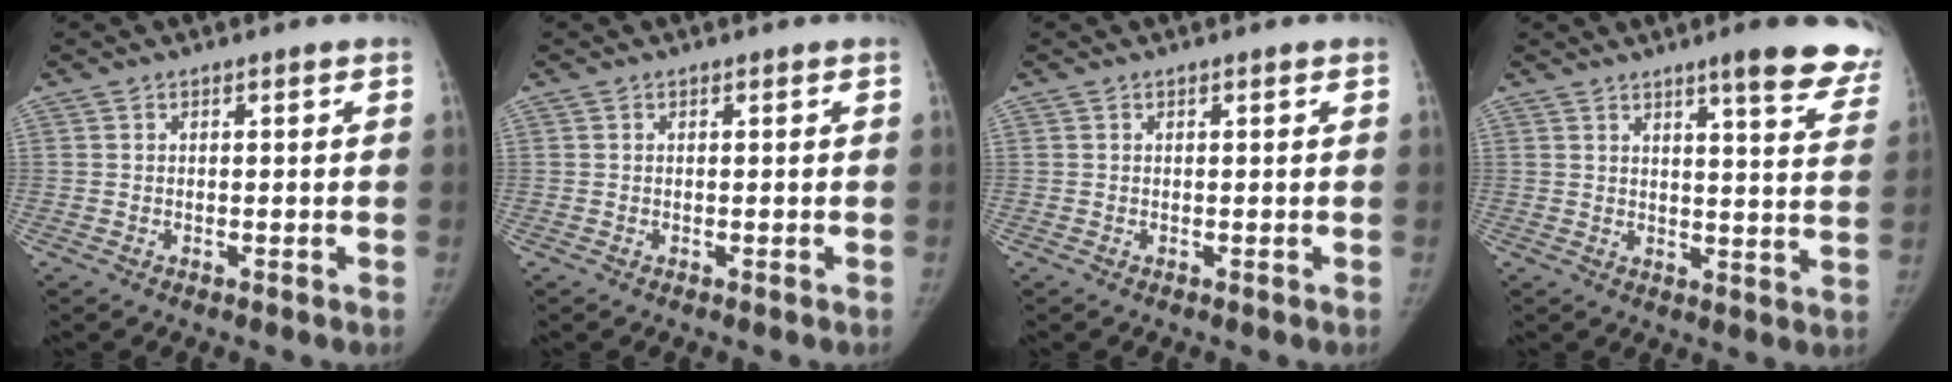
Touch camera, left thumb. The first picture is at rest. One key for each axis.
{"total": 0.0}
{"total": 0.0}
{"total": 14.2, "fx": 10.2, "fy": 2.2, "fz": 9.6, "tx": -0.085, "ty": -0.052, "tz": 0.114}